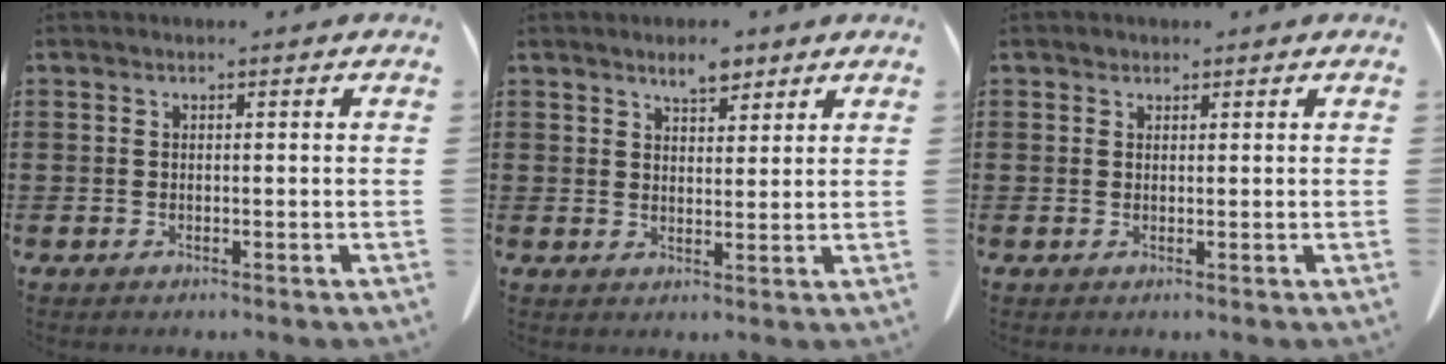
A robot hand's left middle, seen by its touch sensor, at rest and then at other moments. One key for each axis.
{"total": 3.7, "fx": 3.2, "fy": 1.3, "fz": 1.5, "tx": -0.027, "ty": -0.005, "tz": 0.058}
{"total": 0.8, "fx": 0.7, "fy": 0.4, "fz": 0.0, "tx": -0.003, "ty": 0.000, "tz": 0.014}